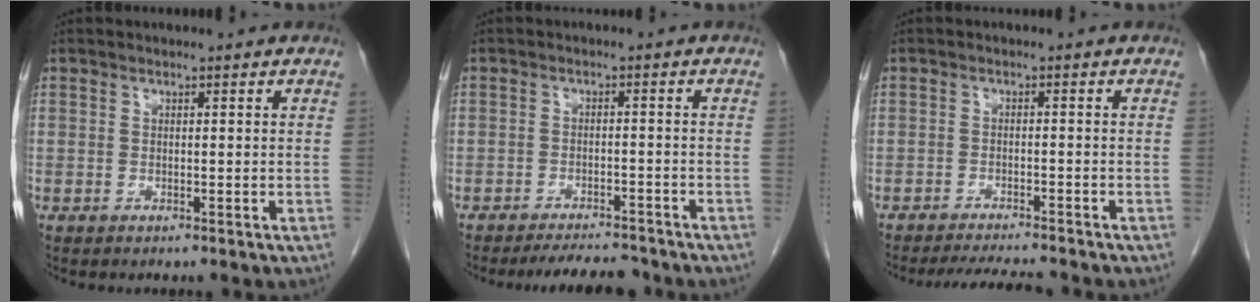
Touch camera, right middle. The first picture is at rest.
{"total": 6.2, "force": [-5.8, 1.3, 1.6], "torque": [-0.022, -0.006, -0.085]}
{"total": 6.8, "force": [-6.3, 0.1, 2.4], "torque": [-0.039, -0.013, -0.097]}